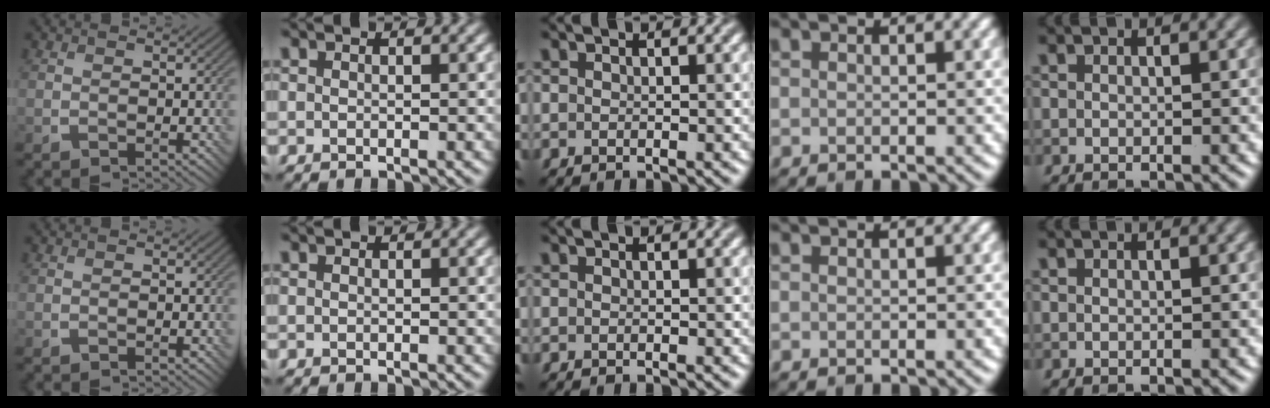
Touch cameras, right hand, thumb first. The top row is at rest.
{}